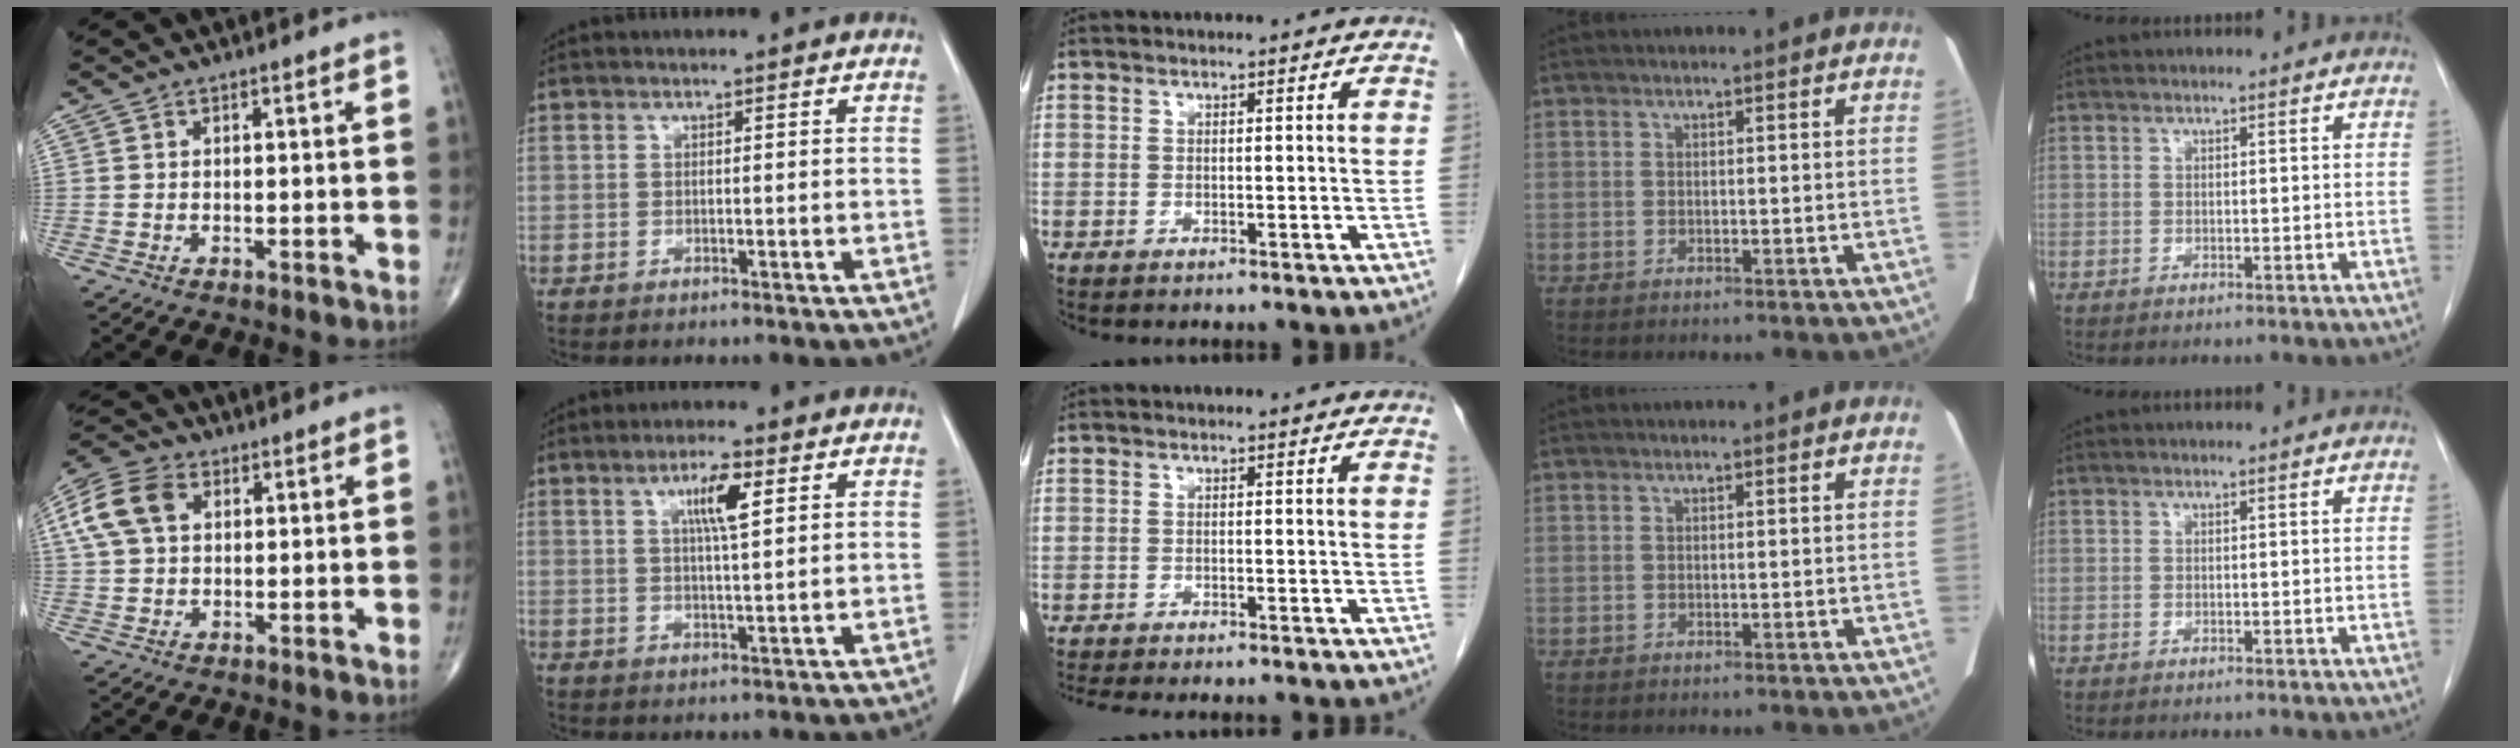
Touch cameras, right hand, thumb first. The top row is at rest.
{"thumb": {"total": 10.4, "force": [3.0, 7.1, 6.9], "torque": [-0.142, 0.018, 0.054]}, "index": {"total": 5.4, "force": [2.2, 0.5, 4.9], "torque": [-0.087, 0.000, 0.038]}, "middle": {"total": 8.2, "force": [-7.4, 1.3, 3.2], "torque": [-0.041, -0.008, -0.101]}}